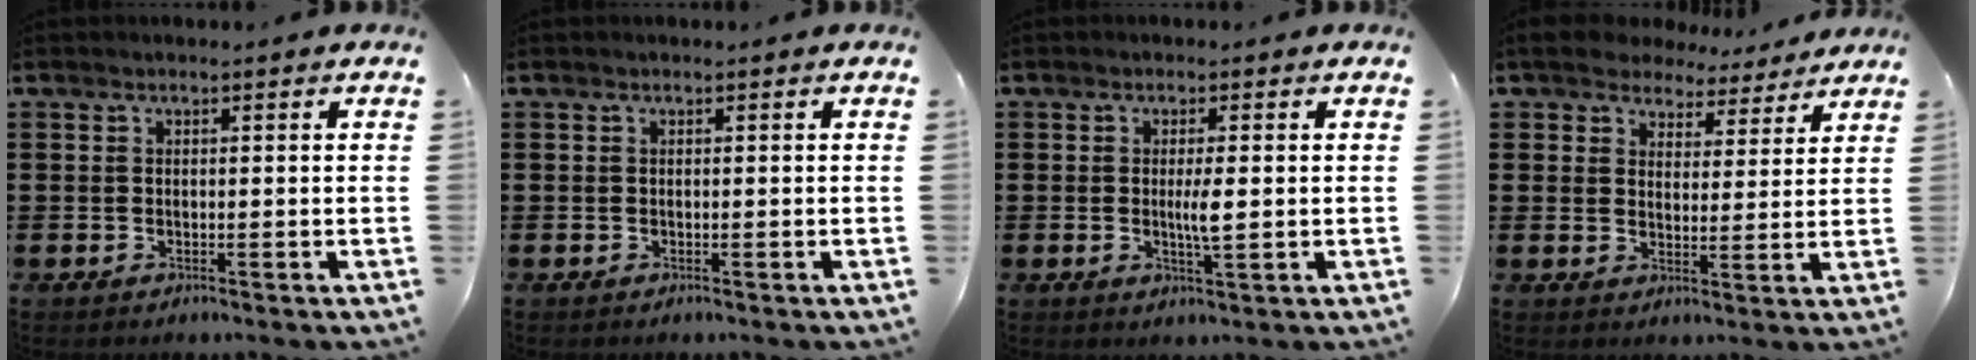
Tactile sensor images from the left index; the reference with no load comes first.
{"total": 0.0}
{"total": 3.3, "force": [0.0, 0.3, 3.3], "torque": [-0.059, -0.006, -0.001]}
{"total": 5.5, "force": [5.2, 1.9, 0.3], "torque": [-0.033, -0.020, 0.095]}